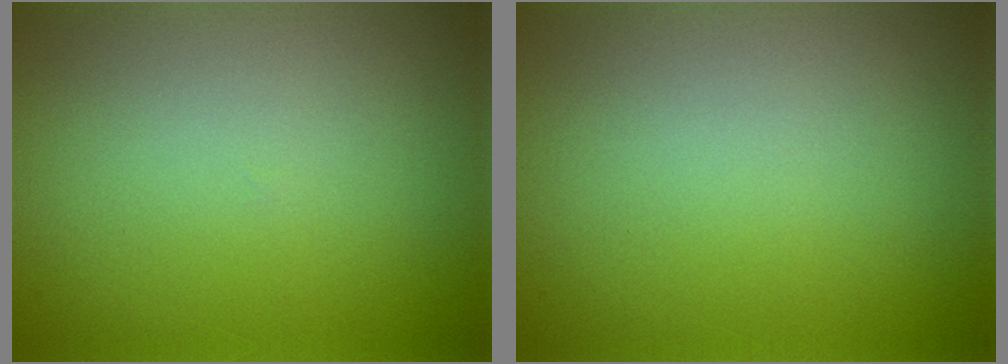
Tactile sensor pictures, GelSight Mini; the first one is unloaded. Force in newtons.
{"total": 0.0}